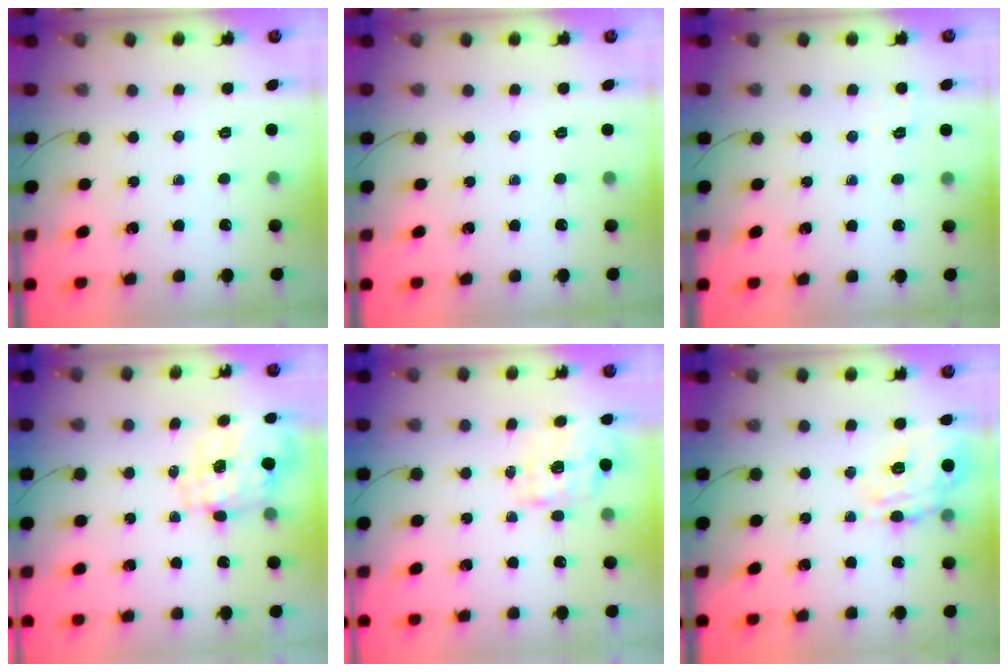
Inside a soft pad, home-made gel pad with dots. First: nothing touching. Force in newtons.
{"total": 0.0}
{"total": 2.0, "press": 1.0, "slide": 1.7}
{"total": 1.5, "press": 1.4, "slide": 0.4}
{"total": 1.9, "press": 1.8, "slide": 0.5}
{"total": 15.0, "press": 14.9, "slide": 1.2}